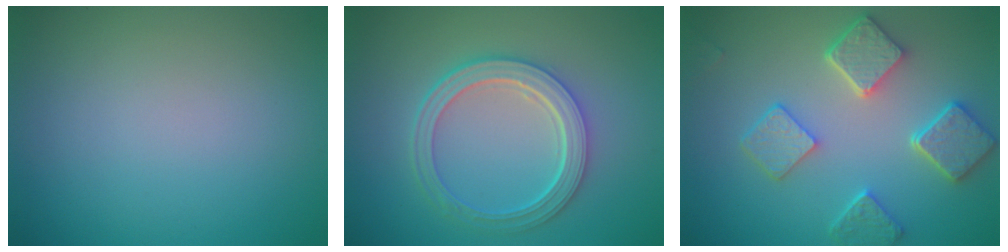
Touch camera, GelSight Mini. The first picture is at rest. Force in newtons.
{"total": 4.9, "press": 3.9, "slide": 3.0}
{"total": 5.5, "press": 4.4, "slide": 3.2}